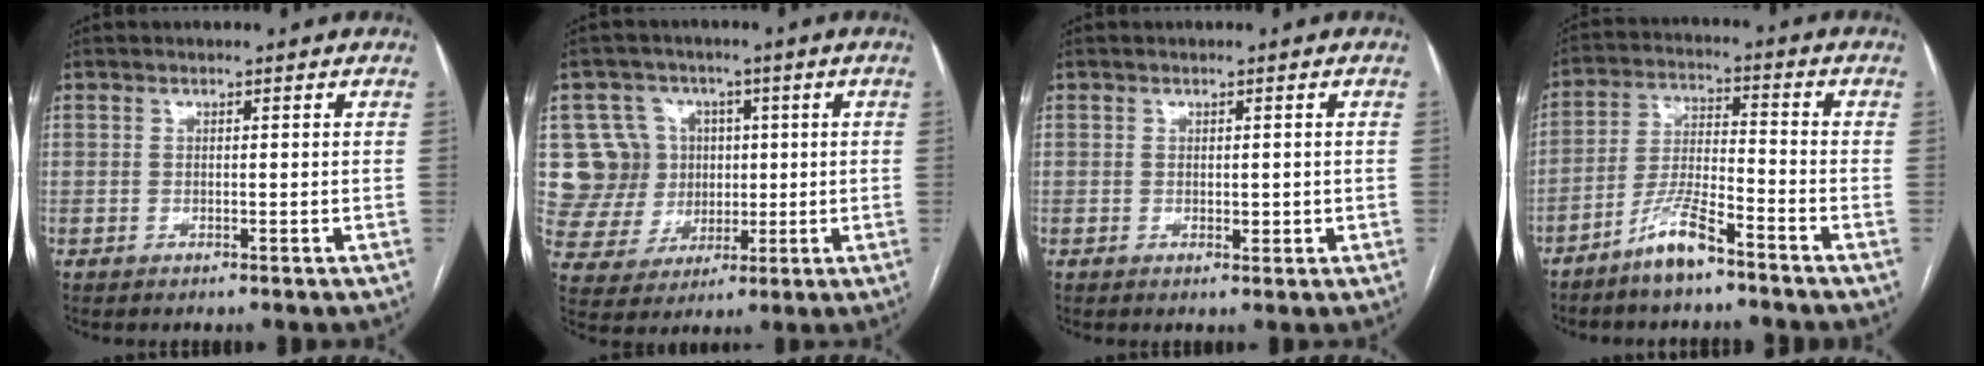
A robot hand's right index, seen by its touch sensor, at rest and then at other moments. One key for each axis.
{"total": 11.3, "fx": 2.6, "fy": 10.9, "fz": 1.7, "tx": -0.047, "ty": 0.044, "tz": 0.059}
{"total": 1.5, "fx": -0.1, "fy": 0.9, "fz": 1.2, "tx": -0.015, "ty": -0.001, "tz": 0.001}
{"total": 7.7, "fx": -5.8, "fy": 0.9, "fz": 5.0, "tx": -0.106, "ty": -0.010, "tz": -0.115}